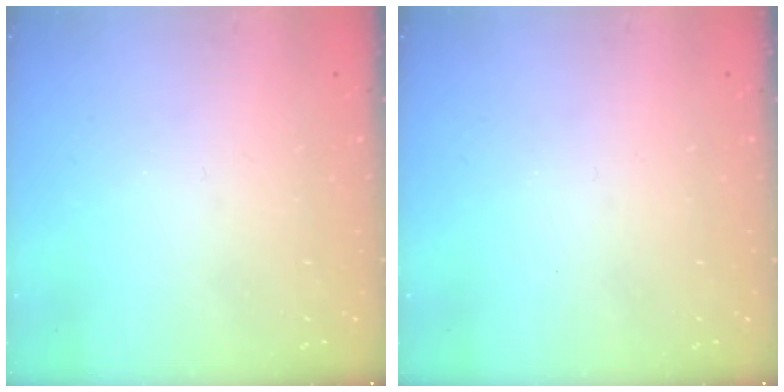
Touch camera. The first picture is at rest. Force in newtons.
{"total": 0.0}